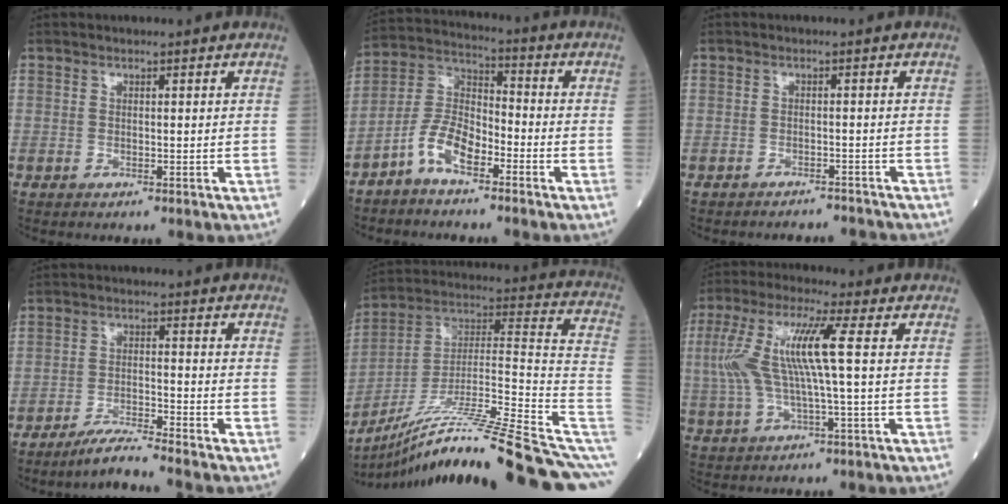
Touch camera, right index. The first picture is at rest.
{"total": 7.9, "force": [-4.7, 3.3, 5.4], "torque": [-0.119, 0.014, -0.100]}
{"total": 4.2, "force": [-4.0, 0.6, -0.8], "torque": [0.016, 0.004, -0.053]}
{"total": 5.0, "force": [-4.6, -1.1, 1.7], "torque": [-0.032, -0.020, -0.087]}
{"total": 31.1, "force": [-23.0, -0.7, 20.9], "torque": [-0.219, 0.010, -0.357]}
{"total": 11.3, "force": [1.3, 0.7, 11.2], "torque": [-0.246, 0.023, 0.022]}